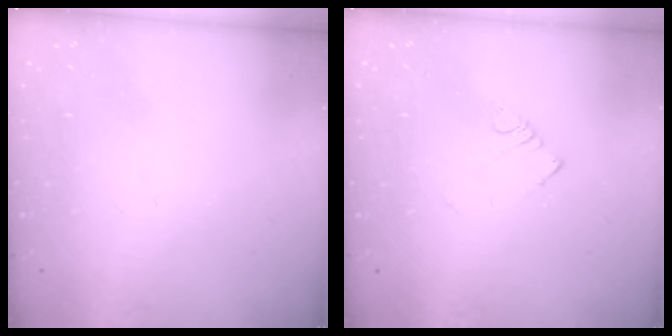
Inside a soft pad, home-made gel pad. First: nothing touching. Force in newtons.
{"total": 2.7, "press": 2.7, "slide": 0.4}